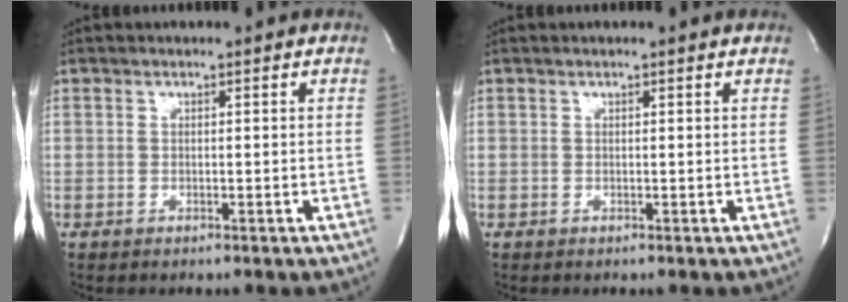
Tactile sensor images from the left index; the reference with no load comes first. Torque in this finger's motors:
{"motor_torque": [0.17, 0.01, -0.03, -0.01]}